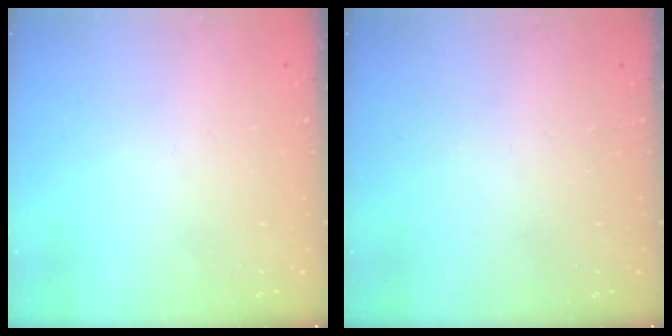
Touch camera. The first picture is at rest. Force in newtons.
{"total": 0.0}